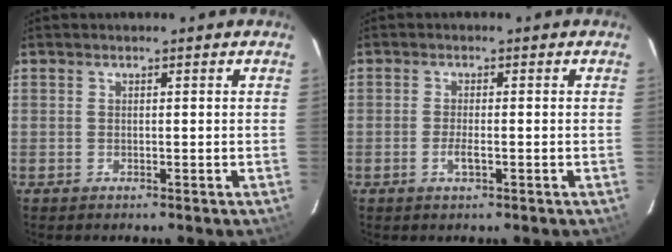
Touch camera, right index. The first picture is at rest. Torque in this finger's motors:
{"motor_torque": [0.00, 0.03, 0.01, 0.00]}